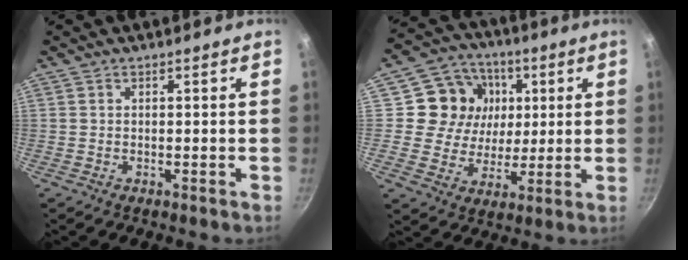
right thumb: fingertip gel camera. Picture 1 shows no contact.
{"total": 13.7, "force": [3.3, 12.2, 5.3], "torque": [-0.065, -0.004, 0.049]}